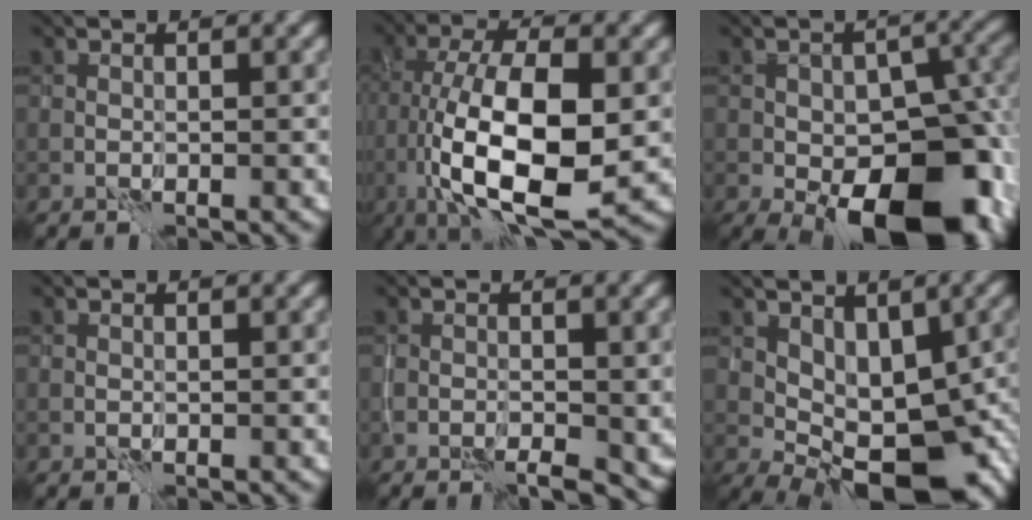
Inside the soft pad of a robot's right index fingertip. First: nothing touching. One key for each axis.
{"total": 12.3, "fx": -2.2, "fy": 4.7, "fz": 11.2, "tx": -0.200, "ty": -0.005, "tz": -0.042}
{"total": 14.2, "fx": -5.4, "fy": 7.5, "fz": 10.7, "tx": -0.133, "ty": -0.020, "tz": -0.078}
{"total": 0.0}
{"total": 3.0, "fx": -1.0, "fy": 1.1, "fz": 2.6, "tx": -0.038, "ty": -0.007, "tz": -0.016}
{"total": 9.3, "fx": -0.9, "fy": 5.3, "fz": 7.5, "tx": -0.099, "ty": -0.010, "tz": -0.004}